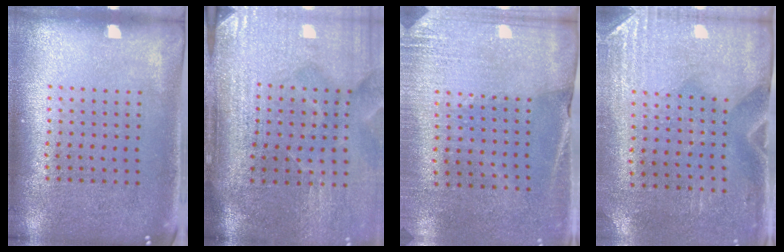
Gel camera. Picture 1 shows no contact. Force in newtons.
{"total": 4.9, "press": 4.1, "slide": 2.7}
{"total": 2.6, "press": 2.5, "slide": 0.8}
{"total": 2.9, "press": 2.5, "slide": 1.5}